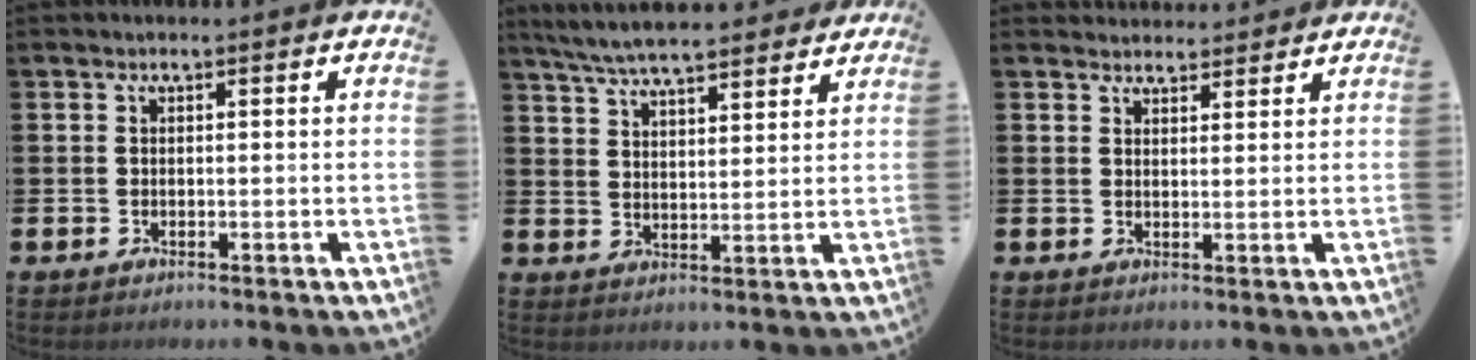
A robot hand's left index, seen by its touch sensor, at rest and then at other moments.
{"total": 6.8, "force": [6.4, 1.0, 2.0], "torque": [-0.051, -0.032, 0.114]}
{"total": 2.8, "force": [2.7, 0.8, -0.1], "torque": [0.011, -0.014, 0.046]}